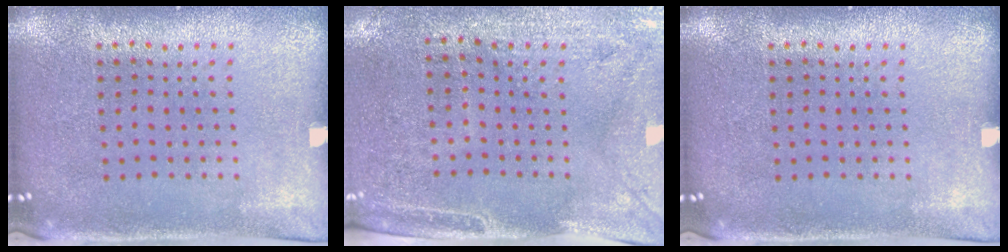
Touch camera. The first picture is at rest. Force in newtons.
{"total": 2.9, "press": 2.4, "slide": 1.5}
{"total": 0.0}